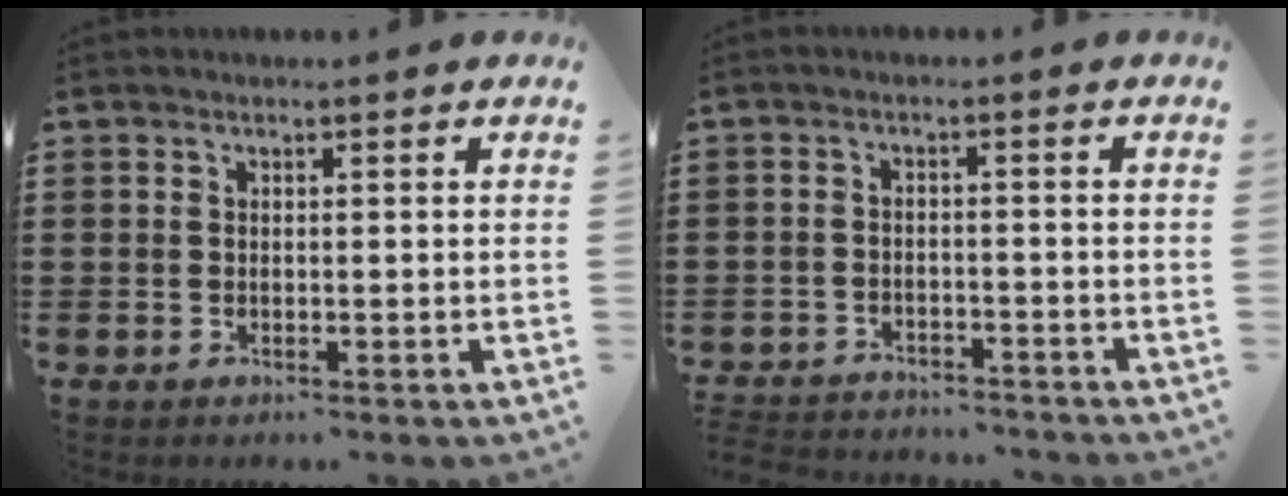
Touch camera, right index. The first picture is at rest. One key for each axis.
{"total": 2.9, "fx": -2.9, "fy": 0.3, "fz": -0.1, "tx": -0.005, "ty": 0.000, "tz": -0.063}